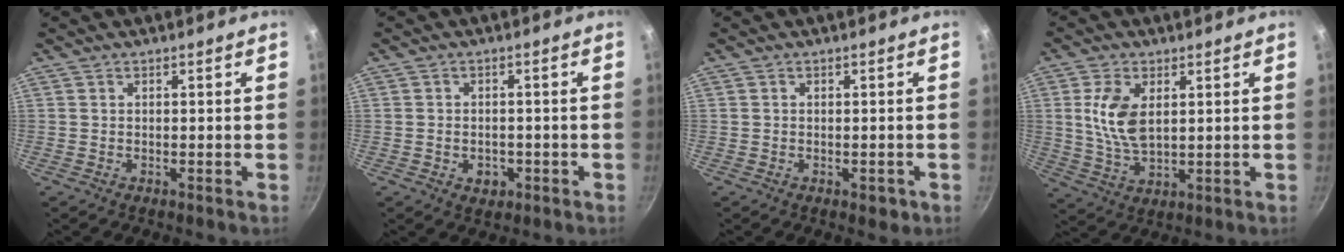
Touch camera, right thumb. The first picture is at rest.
{"total": 3.6, "force": [-1.3, 2.8, 1.9], "torque": [-0.020, 0.011, -0.011]}
{"total": 2.0, "force": [-0.8, 1.3, 1.3], "torque": [-0.012, 0.004, -0.009]}
{"total": 11.3, "force": [2.5, 6.4, 9.0], "torque": [-0.172, -0.016, 0.054]}